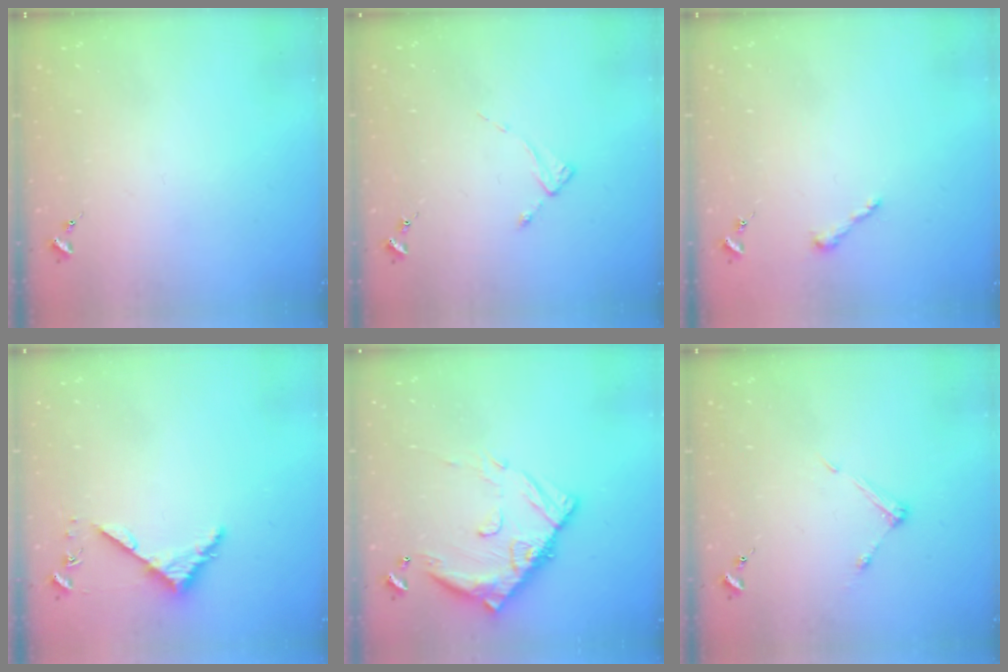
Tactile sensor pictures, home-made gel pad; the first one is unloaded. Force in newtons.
{"total": 2.0, "press": 2.0, "slide": 0.3}
{"total": 4.3, "press": 4.3, "slide": 0.5}
{"total": 4.3, "press": 4.3, "slide": 0.4}
{"total": 14.4, "press": 14.4, "slide": 1.3}
{"total": 5.3, "press": 5.2, "slide": 0.2}